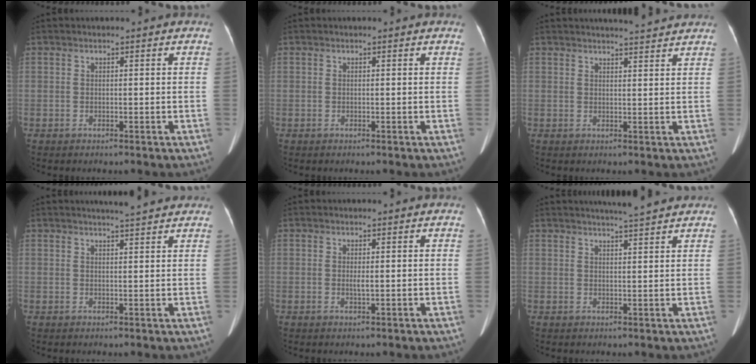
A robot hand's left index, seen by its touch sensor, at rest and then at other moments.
{"total": 0.0}
{"total": 5.9, "force": [5.6, -0.1, 1.8], "torque": [-0.029, 0.010, 0.066]}
{"total": 5.7, "force": [5.2, 0.3, 2.5], "torque": [-0.038, 0.013, 0.063]}
{"total": 0.9, "force": [0.0, 0.1, 0.9], "torque": [-0.020, -0.003, 0.002]}
{"total": 6.0, "force": [5.4, -0.4, 2.6], "torque": [-0.045, 0.009, 0.073]}